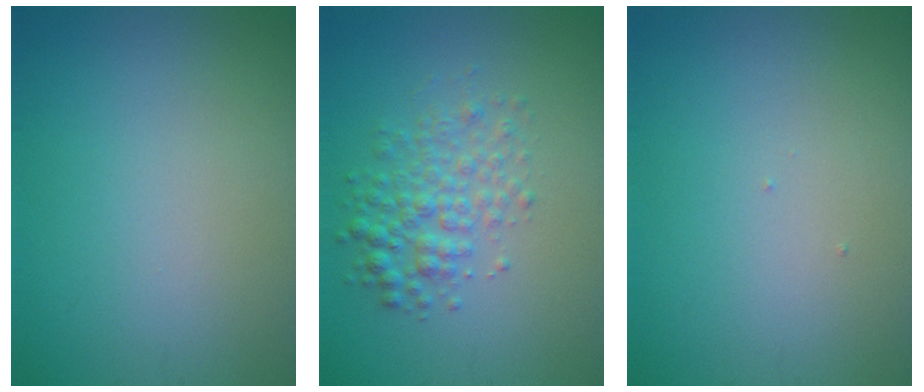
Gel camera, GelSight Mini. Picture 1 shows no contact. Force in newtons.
{"total": 3.3, "press": 3.3, "slide": 0.1}
{"total": 0.0}